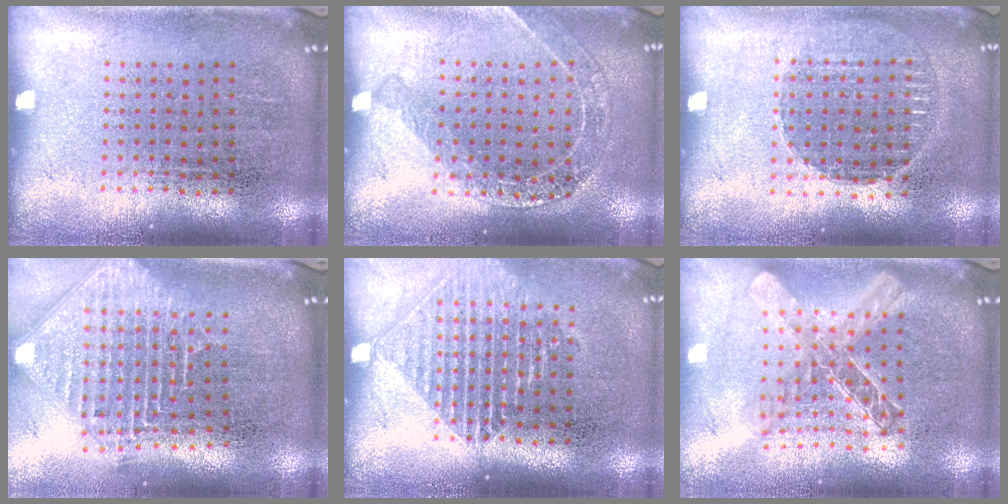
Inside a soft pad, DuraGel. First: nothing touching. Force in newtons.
{"total": 1.4, "press": 1.4, "slide": 0.3}
{"total": 1.2, "press": 1.2, "slide": 0.3}
{"total": 2.5, "press": 1.9, "slide": 1.7}
{"total": 1.6, "press": 1.4, "slide": 0.7}
{"total": 1.9, "press": 1.6, "slide": 1.0}